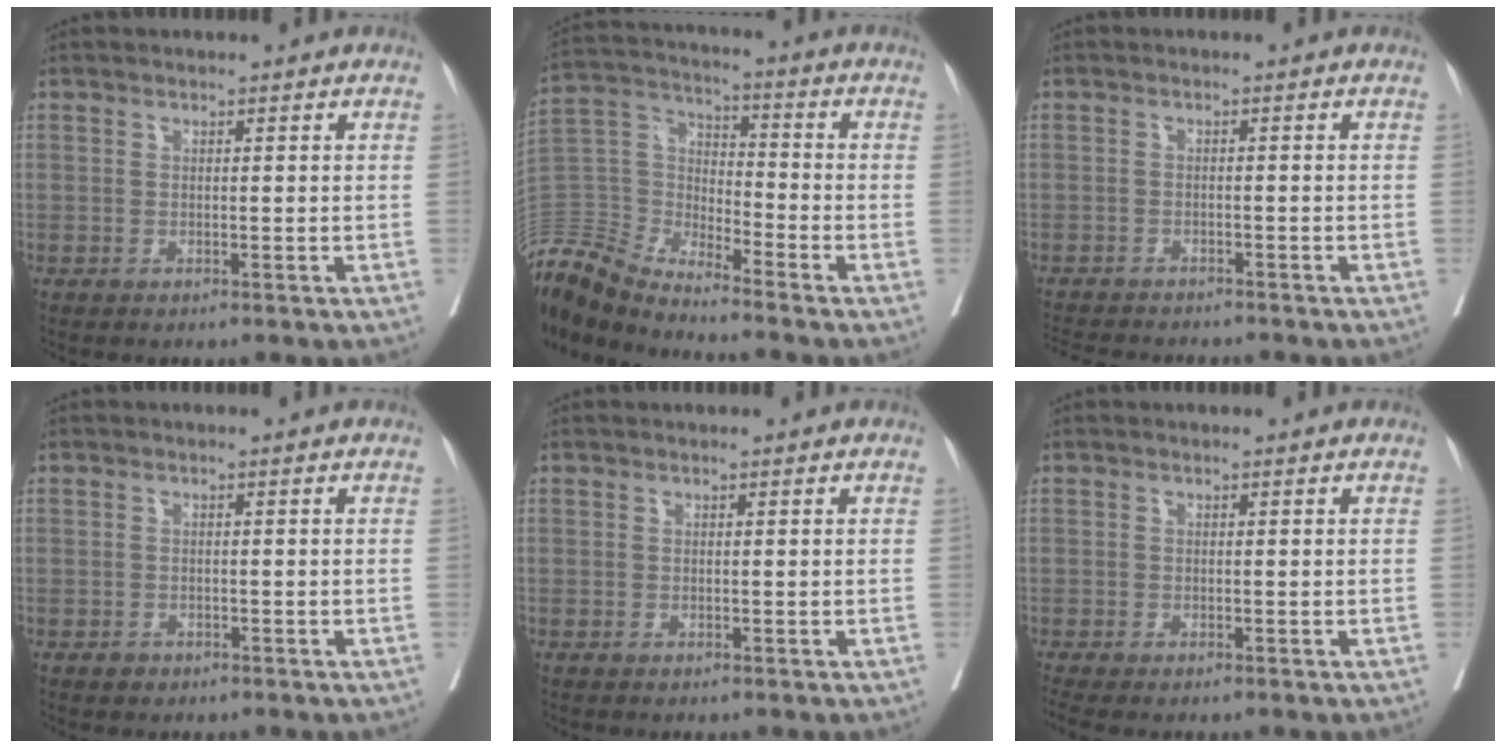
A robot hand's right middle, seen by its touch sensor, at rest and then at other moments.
{"total": 12.9, "force": [-12.4, 0.7, 3.1], "torque": [-0.065, 0.017, -0.254]}
{"total": 9.4, "force": [-8.7, 1.6, 3.2], "torque": [-0.048, -0.008, -0.122]}
{"total": 1.0, "force": [-0.7, 0.7, 0.2], "torque": [-0.001, 0.003, -0.009]}
{"total": 0.0}
{"total": 2.4, "force": [-2.1, 0.2, 1.1], "torque": [-0.017, -0.007, -0.035]}